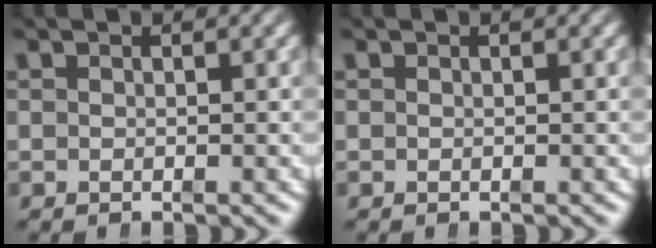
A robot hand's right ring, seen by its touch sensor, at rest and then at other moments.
{"total": 0.0}